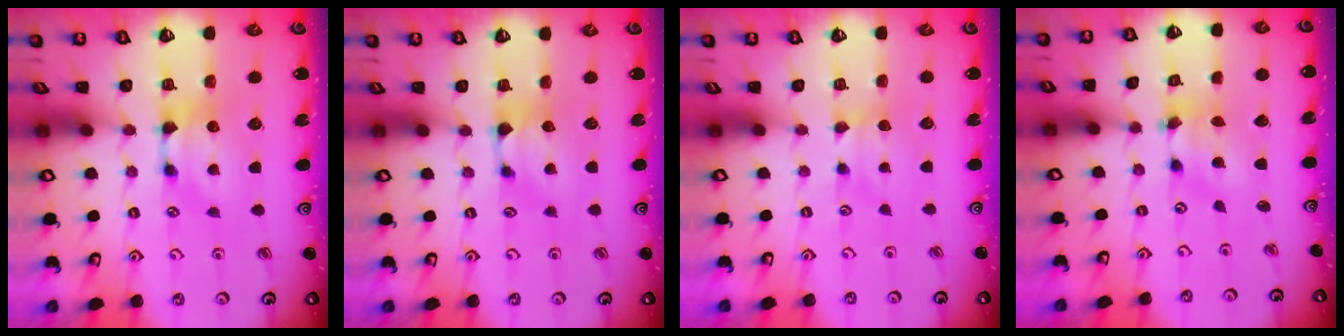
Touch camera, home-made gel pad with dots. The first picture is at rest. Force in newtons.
{"total": 0.8, "press": 0.5, "slide": 0.6}
{"total": 2.1, "press": 2.0, "slide": 0.5}
{"total": 3.4, "press": 3.0, "slide": 1.6}